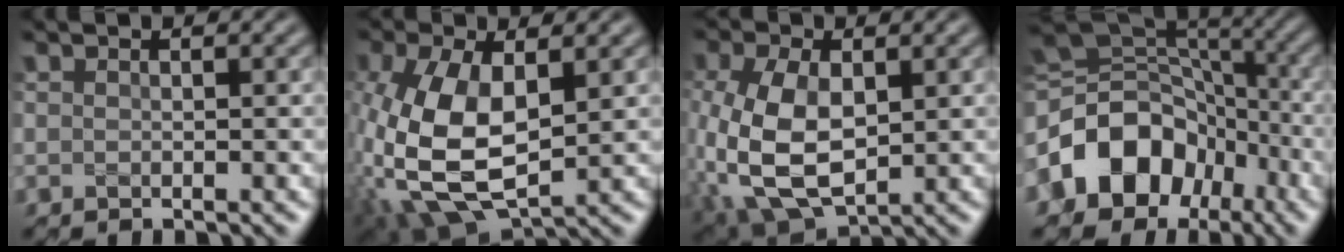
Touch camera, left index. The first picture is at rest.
{"total": 10.9, "force": [-0.6, 5.8, 9.2], "torque": [-0.224, -0.013, -0.007]}
{"total": 9.6, "force": [-0.7, 5.5, 7.8], "torque": [-0.191, -0.011, -0.008]}
{"total": 10.5, "force": [-3.9, 8.1, 5.4], "torque": [-0.095, 0.009, -0.082]}